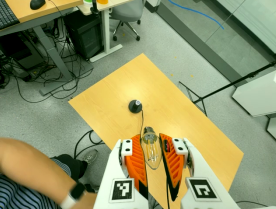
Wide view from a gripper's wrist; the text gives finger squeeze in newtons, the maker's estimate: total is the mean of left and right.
{"total": 21.4, "left": 24.2, "right": 18.6}